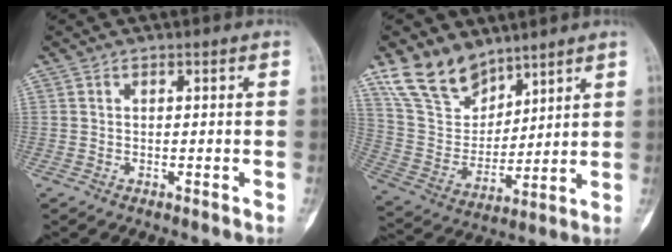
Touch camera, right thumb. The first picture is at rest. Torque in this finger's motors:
{"motor_torque": [-0.69, 2.93, 0.19, 0.07, 0.06]}